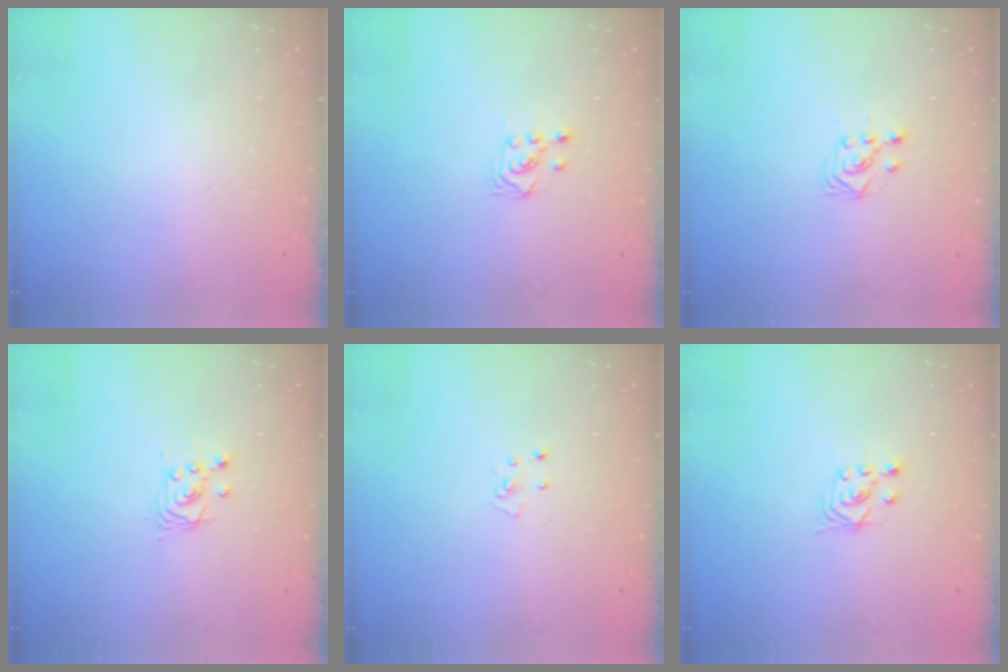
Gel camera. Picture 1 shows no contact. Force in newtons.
{"total": 2.6, "press": 2.6, "slide": 0.3}
{"total": 3.3, "press": 3.2, "slide": 0.8}
{"total": 2.9, "press": 2.9, "slide": 0.2}
{"total": 3.7, "press": 3.7, "slide": 0.3}
{"total": 2.5, "press": 2.2, "slide": 1.2}